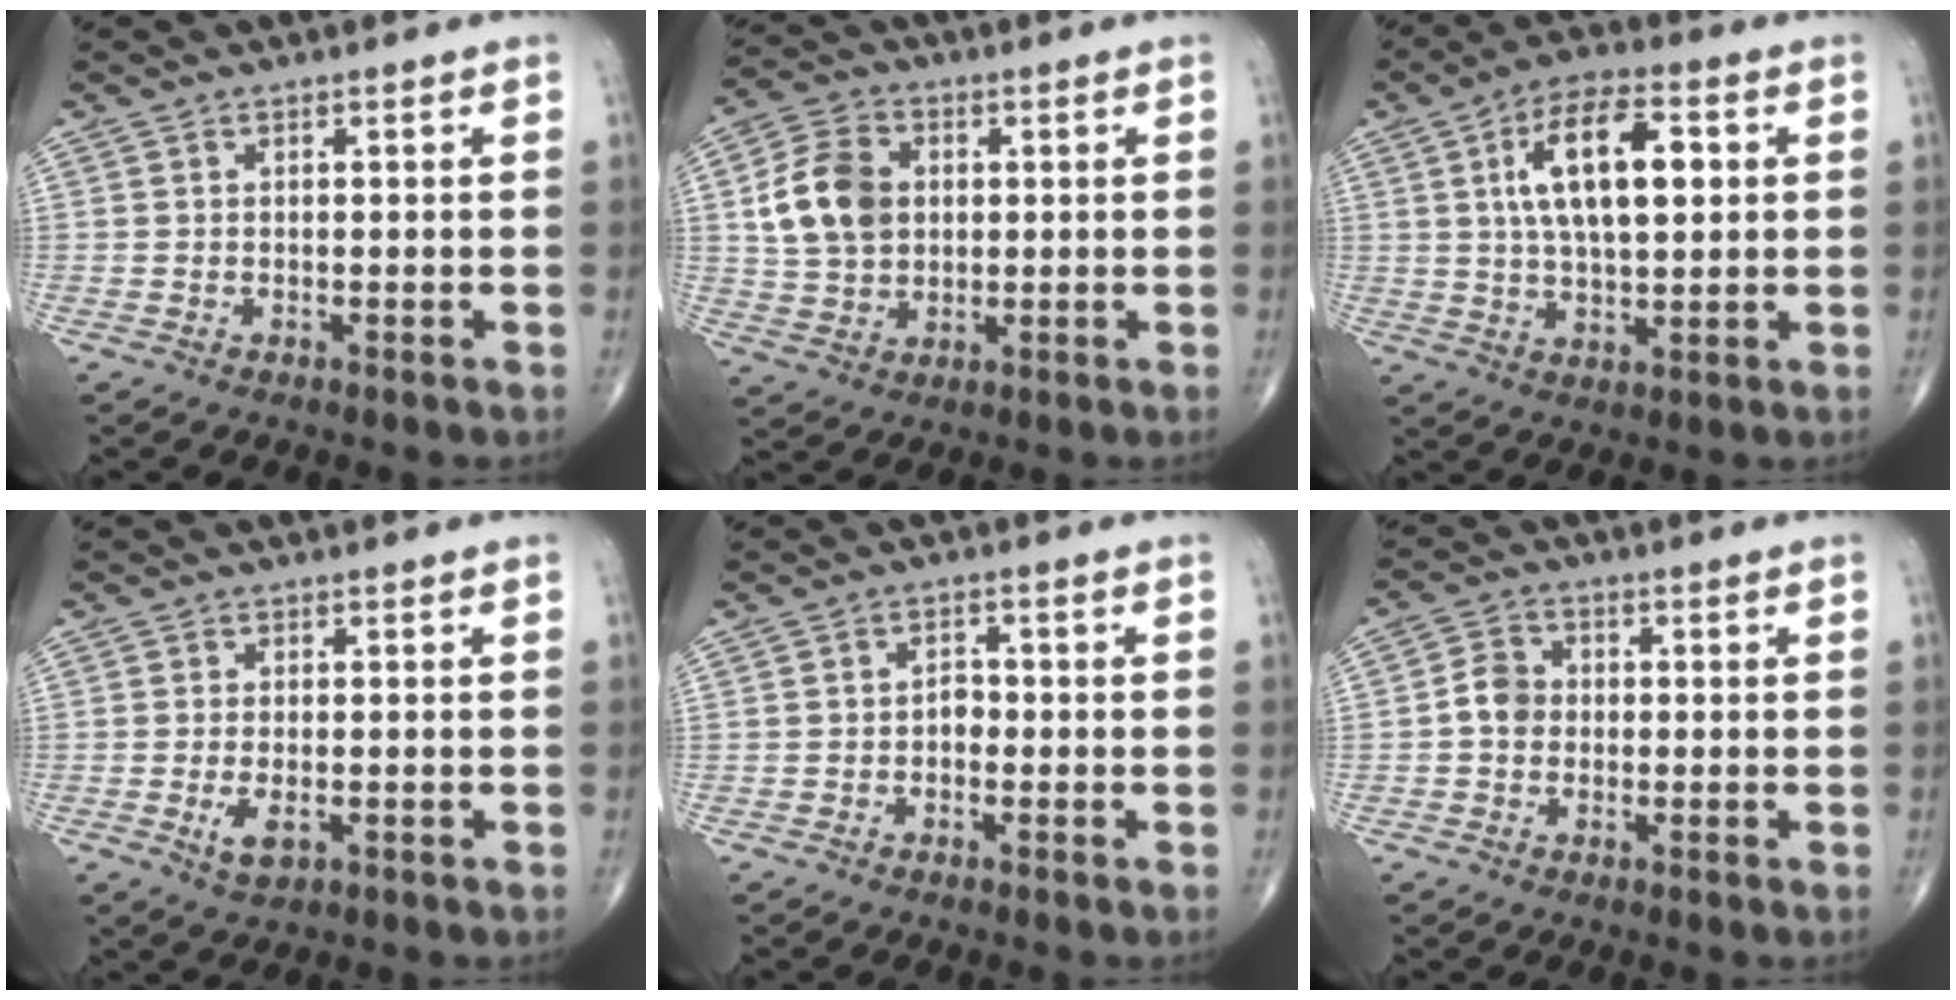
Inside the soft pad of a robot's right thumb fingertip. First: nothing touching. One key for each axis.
{"total": 11.2, "fx": 1.8, "fy": 8.4, "fz": 7.3, "tx": -0.121, "ty": 0.006, "tz": 0.034}
{"total": 14.1, "fx": 3.1, "fy": 6.4, "fz": 12.1, "tx": -0.195, "ty": 0.004, "tz": 0.052}
{"total": 3.5, "fx": -1.0, "fy": 1.7, "fz": 3.0, "tx": -0.056, "ty": -0.006, "tz": -0.015}
{"total": 2.1, "fx": -0.7, "fy": 1.5, "fz": 1.3, "tx": -0.007, "ty": 0.007, "tz": -0.018}
{"total": 4.5, "fx": -0.5, "fy": 3.8, "fz": 2.4, "tx": -0.032, "ty": 0.015, "tz": -0.017}